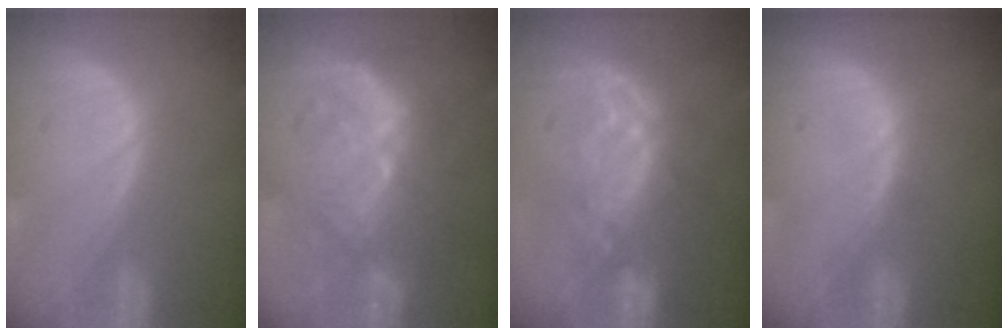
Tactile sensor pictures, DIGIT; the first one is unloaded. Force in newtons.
{"total": 8.7, "press": 8.2, "slide": 2.9}
{"total": 9.5, "press": 8.2, "slide": 4.7}
{"total": 0.7, "press": 0.6, "slide": 0.3}